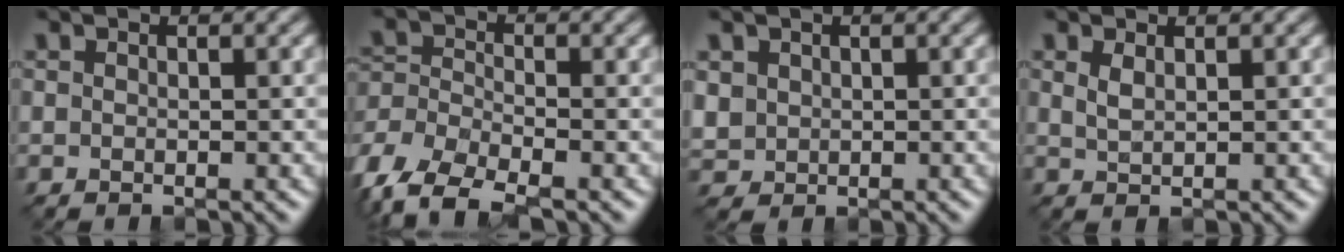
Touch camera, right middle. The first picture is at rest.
{"total": 7.2, "force": [-4.9, 3.0, 4.3], "torque": [-0.090, -0.008, -0.107]}
{"total": 1.8, "force": [0.5, 1.7, 0.4], "torque": [-0.015, -0.004, 0.015]}
{"total": 1.2, "force": [0.7, 0.4, 0.9], "torque": [-0.022, 0.000, 0.015]}